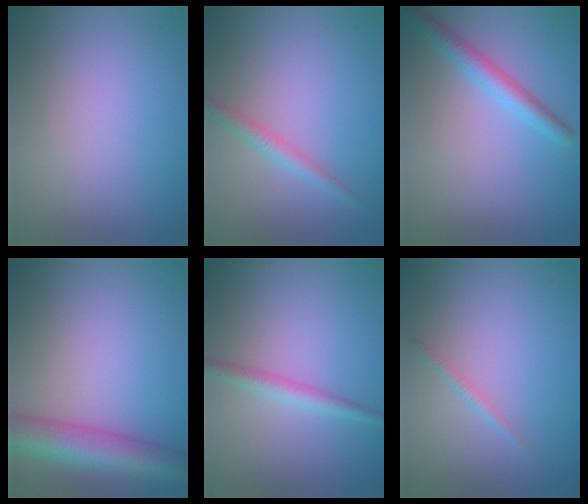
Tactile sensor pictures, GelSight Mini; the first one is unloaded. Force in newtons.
{"total": 1.8, "press": 1.8, "slide": 0.1}
{"total": 2.8, "press": 2.8, "slide": 0.1}
{"total": 8.3, "press": 8.3, "slide": 0.4}
{"total": 2.1, "press": 2.1, "slide": 0.1}
{"total": 0.9, "press": 0.9, "slide": 0.1}